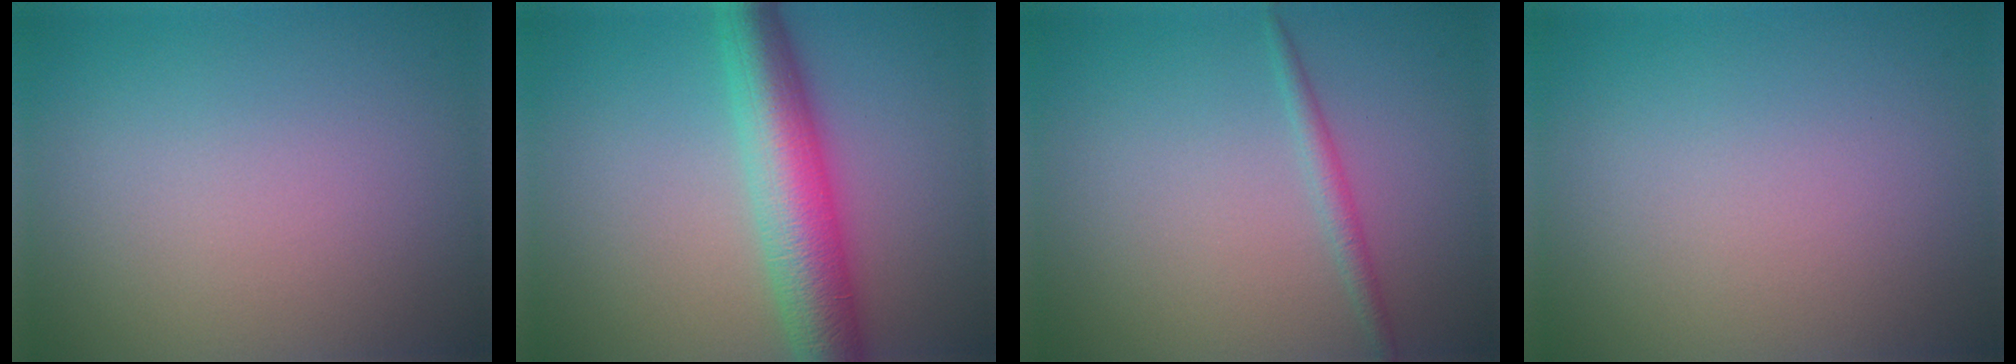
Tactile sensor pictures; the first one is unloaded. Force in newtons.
{"total": 7.4, "press": 7.4, "slide": 0.1}
{"total": 1.3, "press": 1.3, "slide": 0.1}
{"total": 0.0}